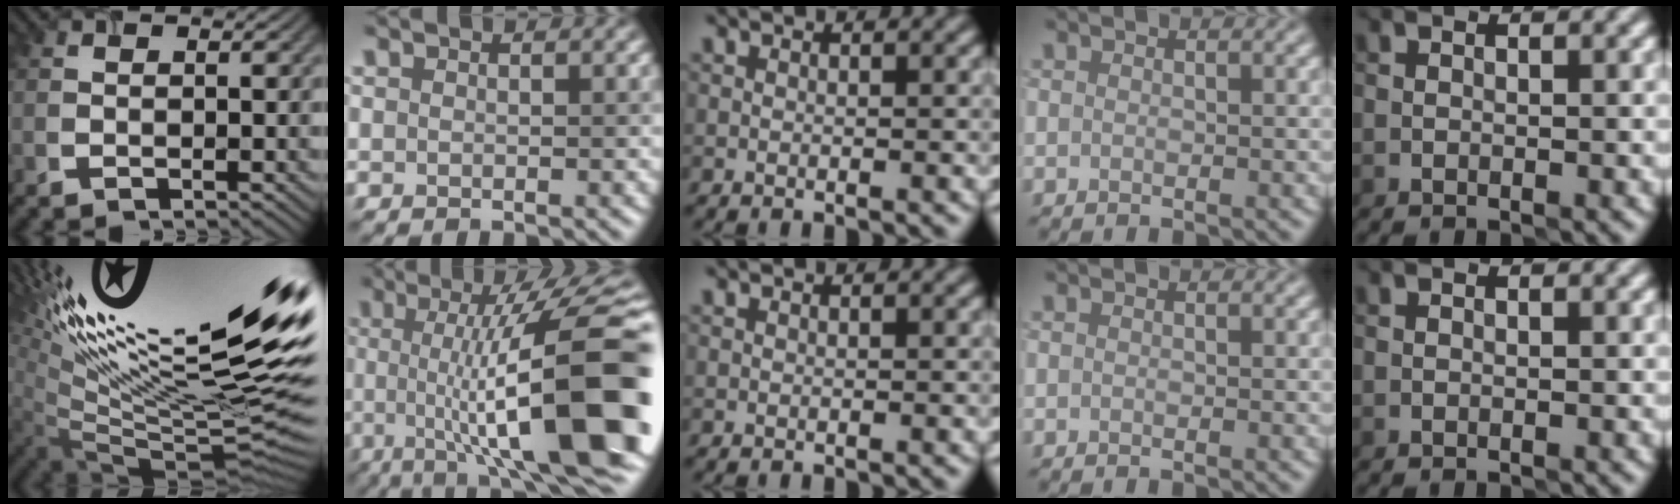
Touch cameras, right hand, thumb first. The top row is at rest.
{"thumb": {"total": 20.0, "force": [7.2, 4.2, 18.1], "torque": [-0.236, 0.041, 0.117]}, "index": {"total": 17.2, "force": [-1.5, 5.0, 16.4], "torque": [-0.198, 0.031, -0.014]}}